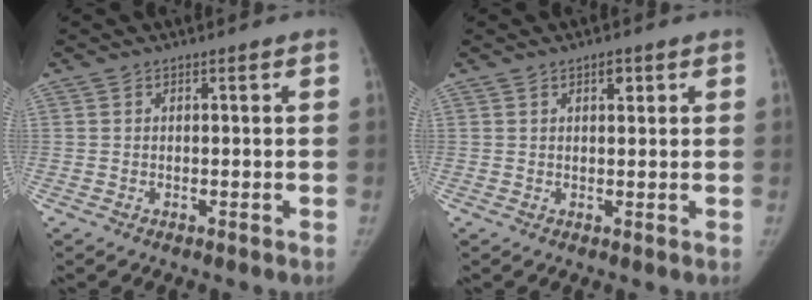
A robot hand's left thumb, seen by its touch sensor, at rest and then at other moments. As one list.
[{"total": 2.0, "force": [1.0, 1.0, 1.4], "torque": [-0.015, -0.003, 0.015]}]